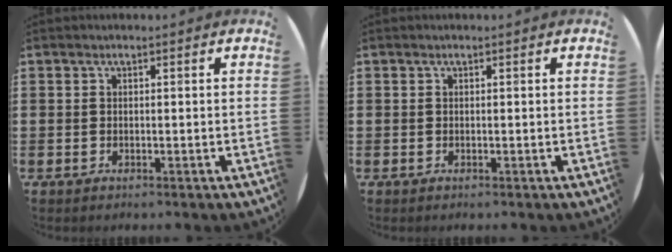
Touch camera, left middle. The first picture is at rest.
{"total": 0.0}